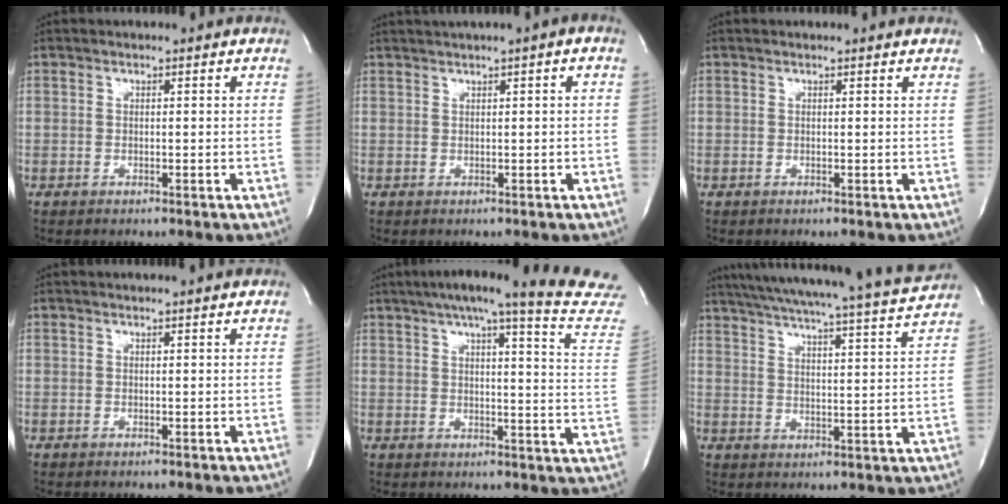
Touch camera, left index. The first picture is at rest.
{"total": 2.5, "force": [0.8, -0.2, 2.3], "torque": [-0.045, 0.006, 0.016]}
{"total": 0.8, "force": [0.8, 0.2, 0.1], "torque": [-0.013, 0.005, 0.001]}
{"total": 1.3, "force": [1.2, -0.4, 0.4], "torque": [-0.009, -0.001, 0.010]}
{"total": 22.1, "force": [19.4, -0.6, 10.6], "torque": [-0.144, -0.066, 0.220]}
{"total": 21.3, "force": [19.5, -0.8, 8.7], "torque": [-0.143, -0.037, 0.257]}